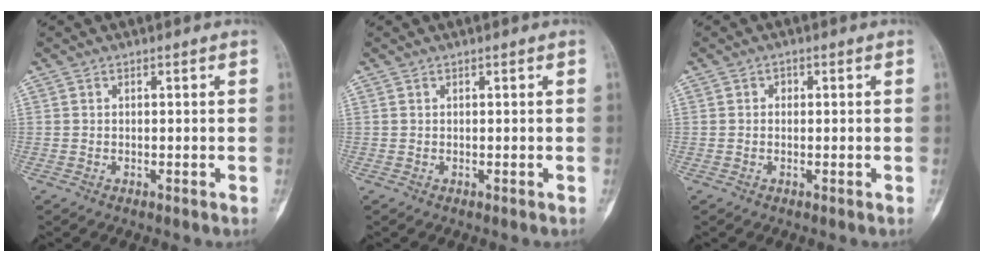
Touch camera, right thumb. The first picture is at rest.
{"total": 0.0}
{"total": 0.8, "force": [0.1, 0.6, 0.5], "torque": [-0.002, 0.003, -0.001]}